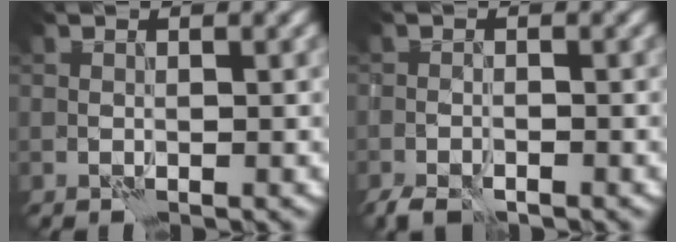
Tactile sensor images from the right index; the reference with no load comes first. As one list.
[{"total": 2.2, "force": [-1.9, 0.6, 0.9], "torque": [-0.016, -0.004, -0.039]}]